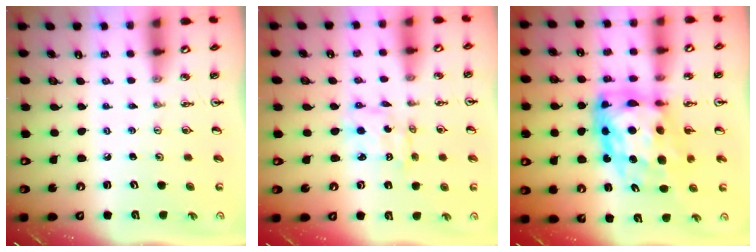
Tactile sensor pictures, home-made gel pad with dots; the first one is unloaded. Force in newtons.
{"total": 2.7, "press": 2.7, "slide": 0.2}
{"total": 15.0, "press": 14.9, "slide": 2.2}